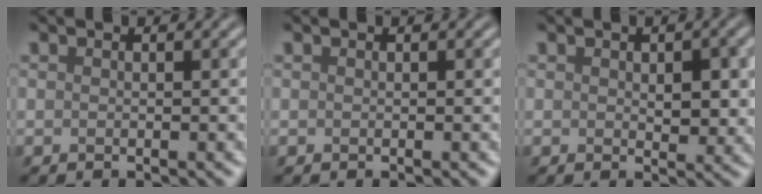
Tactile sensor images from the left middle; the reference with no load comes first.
{"total": 0.0}
{"total": 3.6, "force": [0.3, 1.9, 3.0], "torque": [-0.038, -0.003, 0.008]}